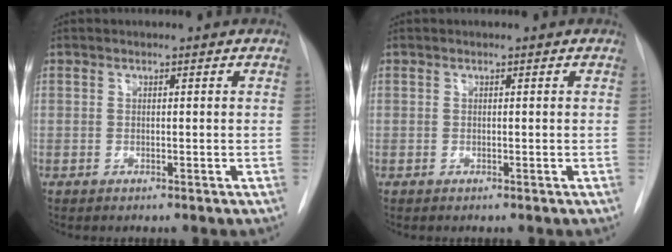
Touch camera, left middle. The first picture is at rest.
{"total": 0.0}